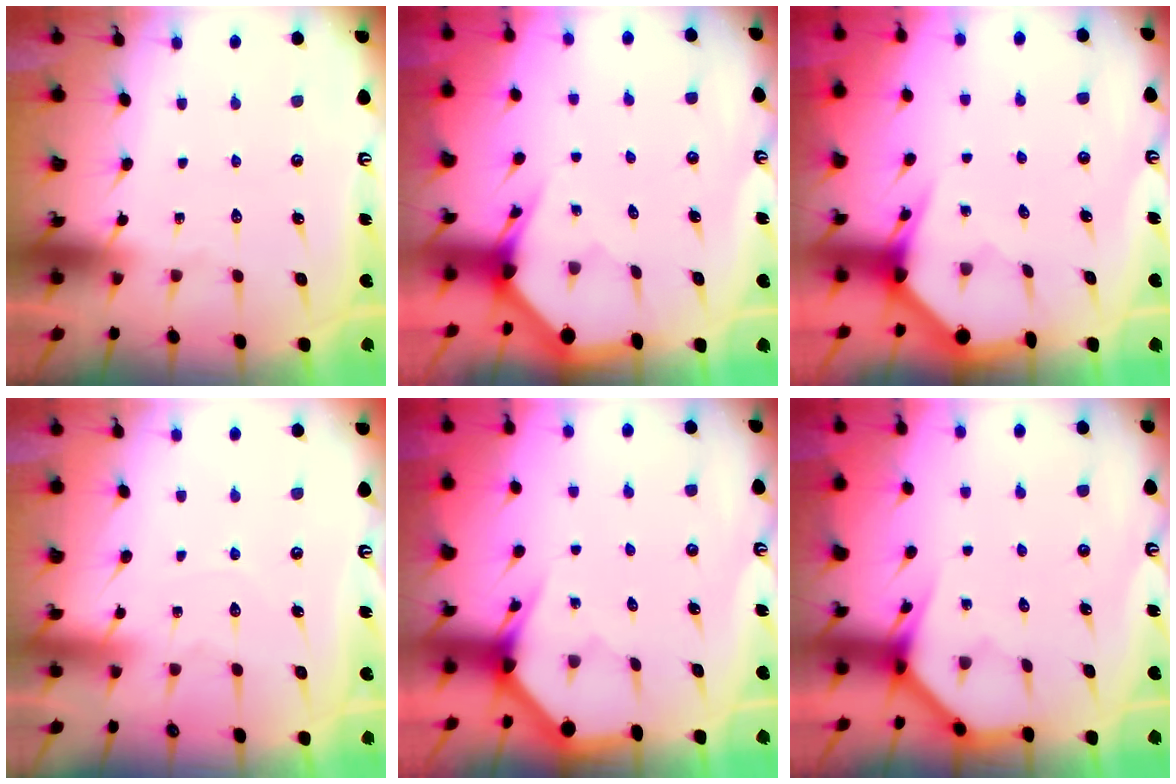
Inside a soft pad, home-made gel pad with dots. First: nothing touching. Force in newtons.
{"total": 2.9, "press": 2.9, "slide": 0.2}
{"total": 4.7, "press": 4.6, "slide": 0.5}
{"total": 3.0, "press": 2.9, "slide": 0.4}
{"total": 3.0, "press": 3.0, "slide": 0.2}
{"total": 3.8, "press": 3.8, "slide": 0.2}